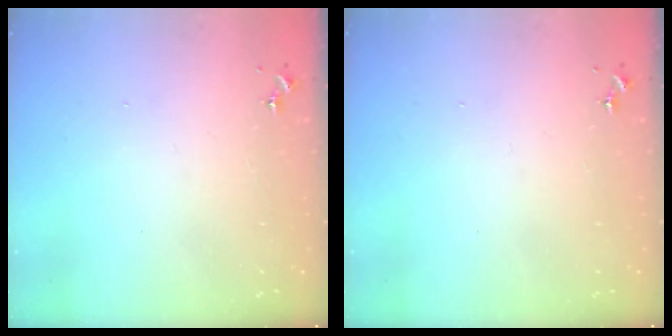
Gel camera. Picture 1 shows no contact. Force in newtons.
{"total": 0.0}